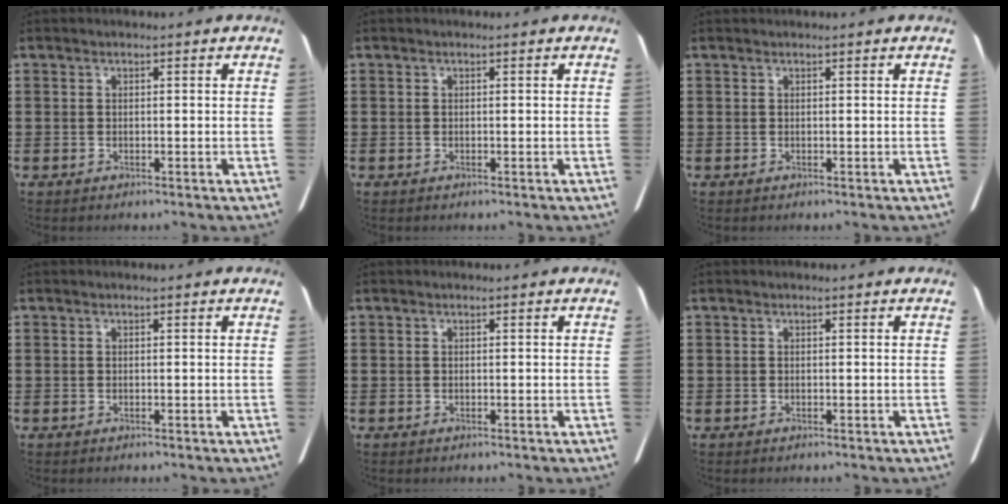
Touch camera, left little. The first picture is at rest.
{"total": 0.0}
{"total": 0.0}
{"total": 0.0}
{"total": 0.0}
{"total": 0.0}